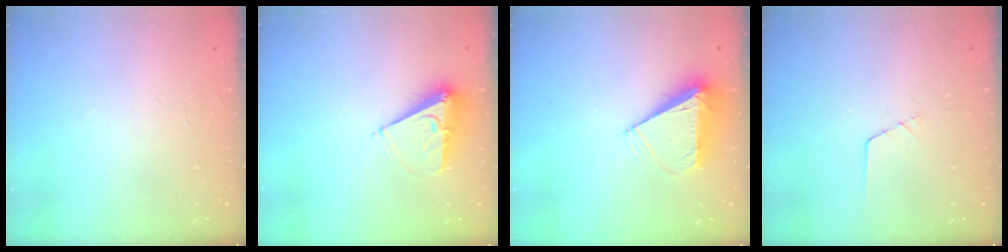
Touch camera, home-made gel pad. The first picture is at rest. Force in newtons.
{"total": 8.7, "press": 8.7, "slide": 0.4}
{"total": 8.3, "press": 8.3, "slide": 0.8}
{"total": 1.6, "press": 1.6, "slide": 0.1}